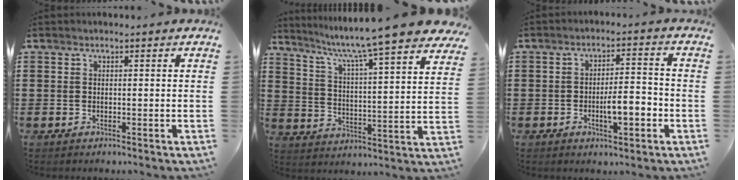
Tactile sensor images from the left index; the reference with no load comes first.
{"total": 8.4, "force": [7.2, -1.1, 4.1], "torque": [-0.102, -0.064, 0.110]}
{"total": 5.7, "force": [-2.0, 1.8, 5.0], "torque": [-0.077, 0.005, -0.039]}